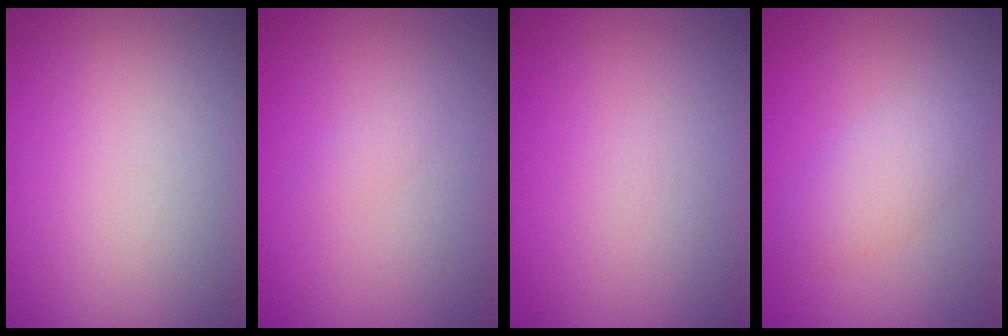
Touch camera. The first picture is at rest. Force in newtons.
{"total": 0.7, "press": 0.7, "slide": 0.1}
{"total": 0.0}
{"total": 2.5, "press": 2.5, "slide": 0.2}